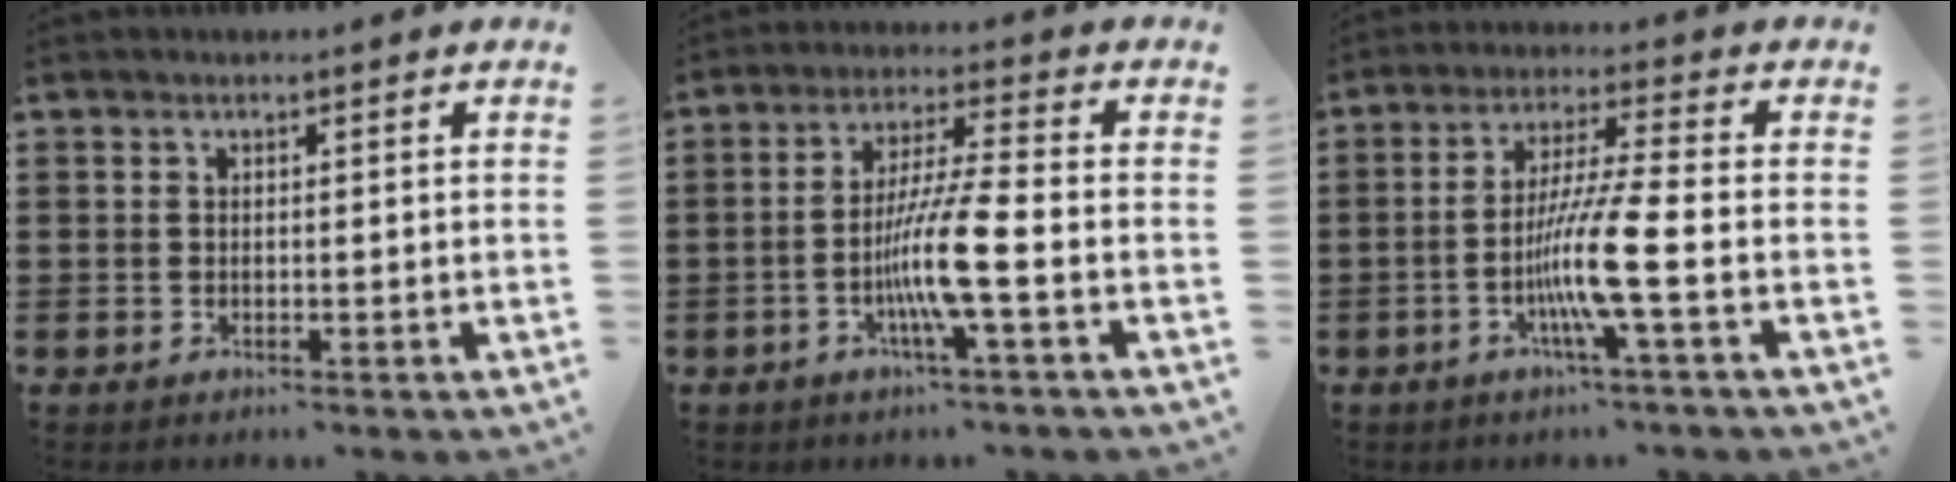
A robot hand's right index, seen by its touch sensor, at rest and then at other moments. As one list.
[{"total": 8.6, "force": [-3.0, -0.2, 8.0], "torque": [-0.163, -0.015, -0.062]}, {"total": 9.1, "force": [-3.1, -0.6, 8.5], "torque": [-0.171, -0.016, -0.066]}]